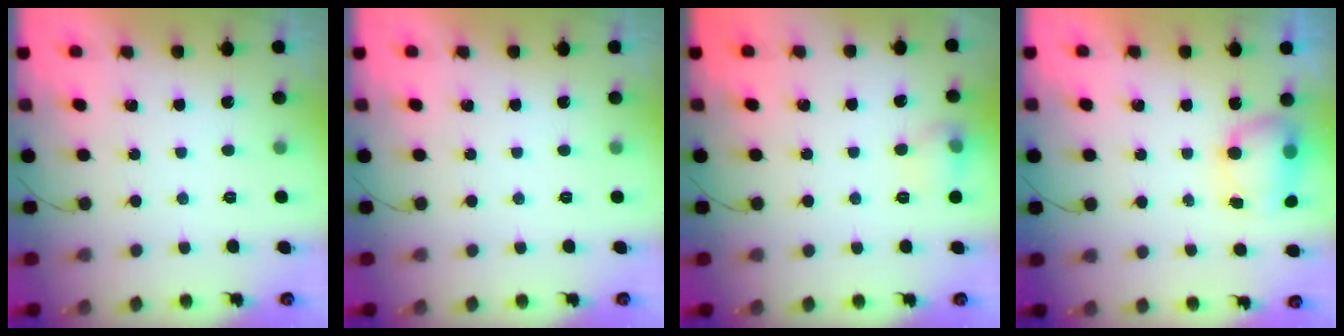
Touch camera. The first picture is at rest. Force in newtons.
{"total": 0.0}
{"total": 6.5, "press": 6.4, "slide": 1.3}
{"total": 8.2, "press": 8.1, "slide": 1.4}